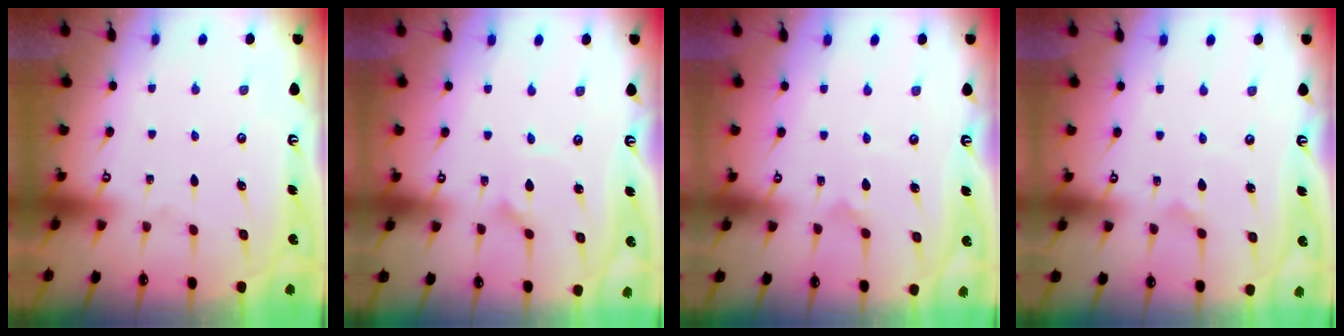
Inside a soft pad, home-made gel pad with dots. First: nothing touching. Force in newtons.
{"total": 1.5, "press": 1.5, "slide": 0.1}
{"total": 2.7, "press": 2.6, "slide": 0.5}
{"total": 2.9, "press": 2.9, "slide": 0.1}